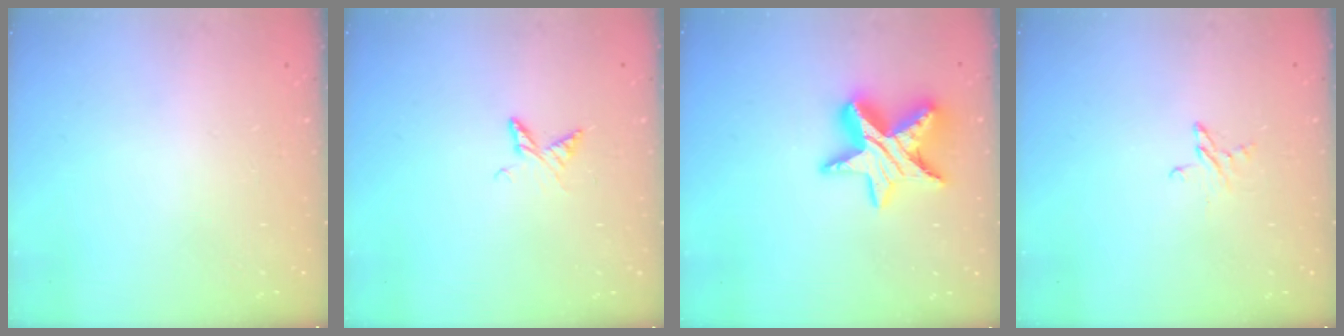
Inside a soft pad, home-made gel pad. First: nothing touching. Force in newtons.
{"total": 7.2, "press": 7.2, "slide": 0.6}
{"total": 15.6, "press": 15.6, "slide": 1.2}
{"total": 3.4, "press": 3.4, "slide": 0.4}